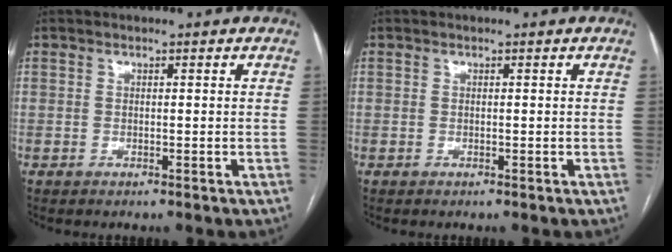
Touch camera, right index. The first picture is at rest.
{"total": 0.0}